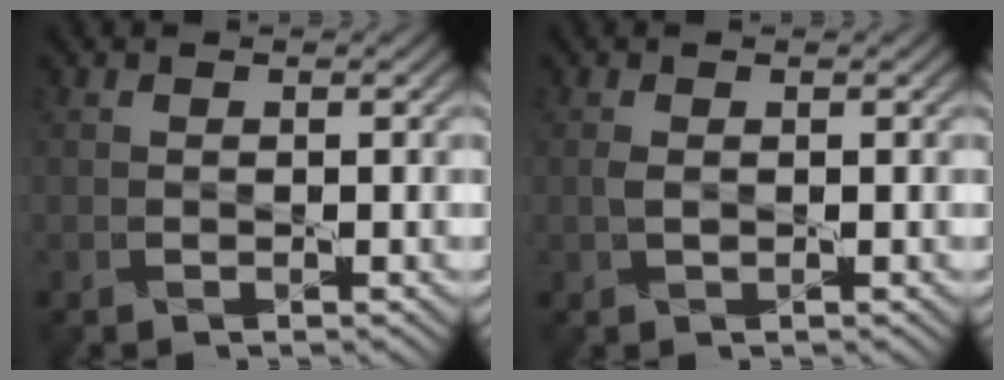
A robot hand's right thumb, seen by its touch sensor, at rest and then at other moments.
{"total": 1.0, "force": [0.1, 0.5, 0.9], "torque": [-0.025, 0.000, 0.001]}